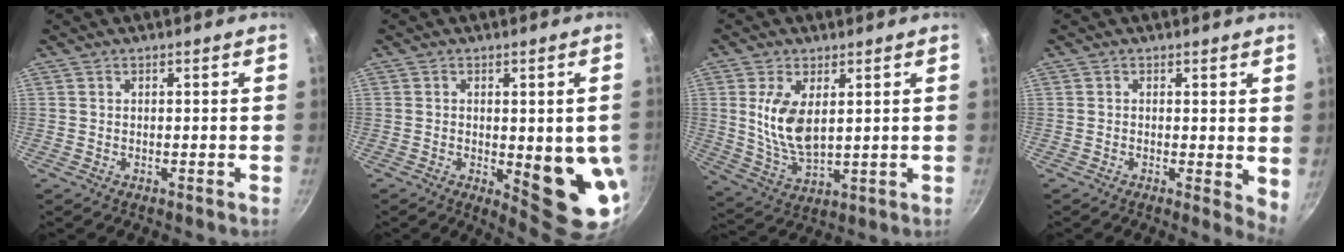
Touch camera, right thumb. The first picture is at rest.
{"total": 13.7, "force": [-2.1, 4.7, 12.7], "torque": [-0.129, -0.016, -0.017]}
{"total": 10.3, "force": [2.3, 5.4, 8.4], "torque": [-0.159, -0.023, 0.055]}
{"total": 3.9, "force": [0.4, 1.6, 3.5], "torque": [-0.042, -0.007, 0.003]}